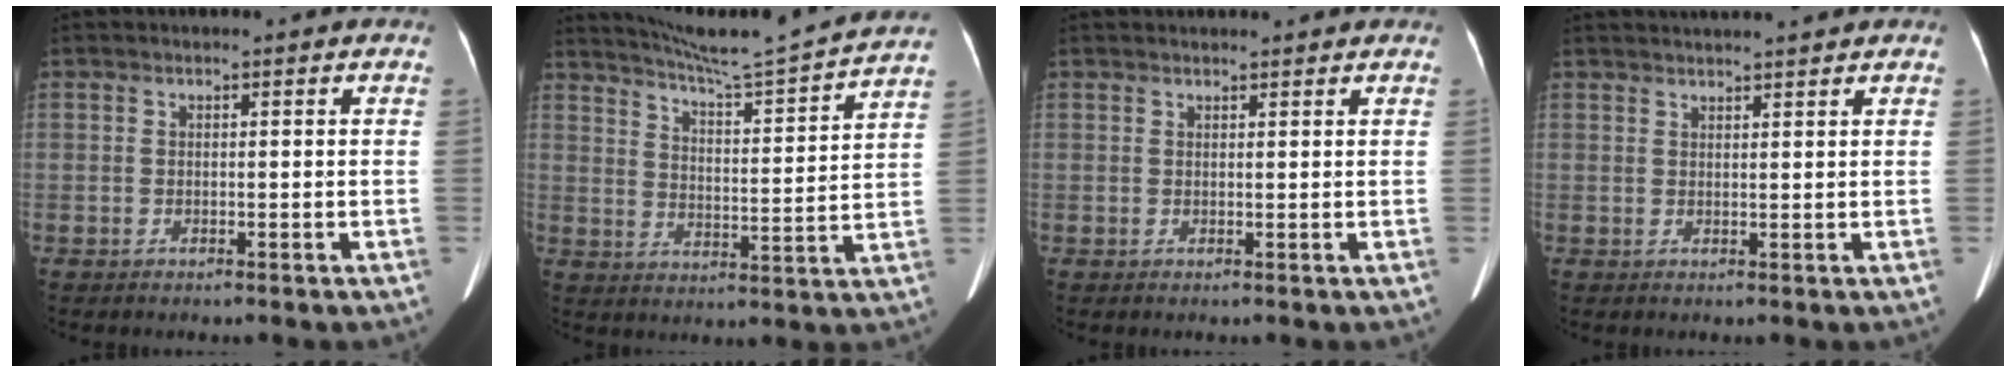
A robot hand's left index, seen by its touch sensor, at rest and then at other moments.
{"total": 16.9, "force": [15.7, -1.8, 5.9], "torque": [-0.109, -0.036, 0.218]}
{"total": 4.5, "force": [4.3, 0.7, 1.2], "torque": [-0.013, 0.025, 0.051]}
{"total": 7.9, "force": [7.3, 0.6, 2.8], "torque": [-0.041, 0.025, 0.095]}